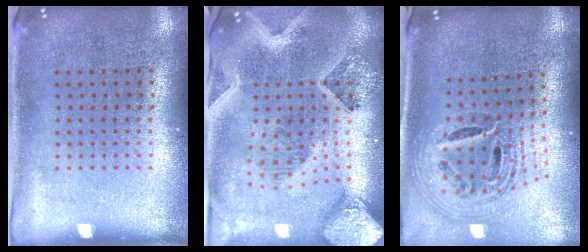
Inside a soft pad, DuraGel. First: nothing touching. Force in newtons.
{"total": 3.3, "press": 2.7, "slide": 1.9}
{"total": 1.9, "press": 1.4, "slide": 1.2}